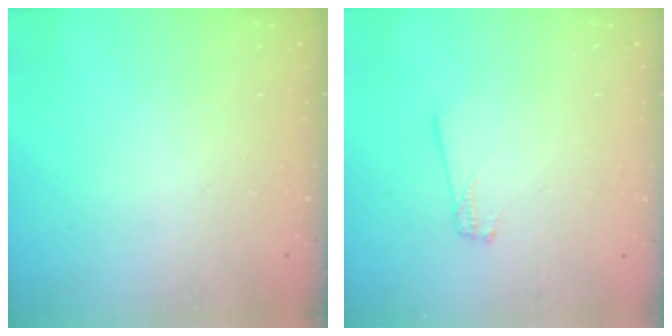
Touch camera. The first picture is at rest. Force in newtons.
{"total": 1.3, "press": 1.3, "slide": 0.1}